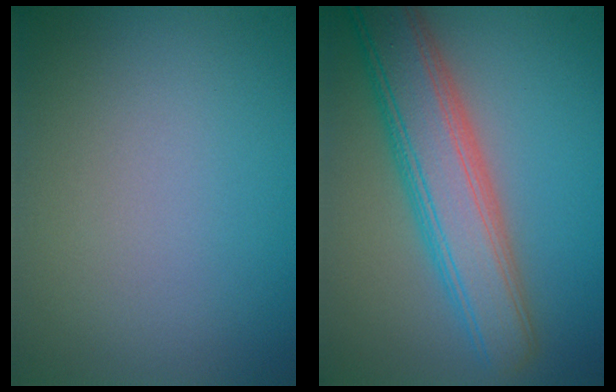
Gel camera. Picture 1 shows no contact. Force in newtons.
{"total": 7.2, "press": 7.2, "slide": 0.1}